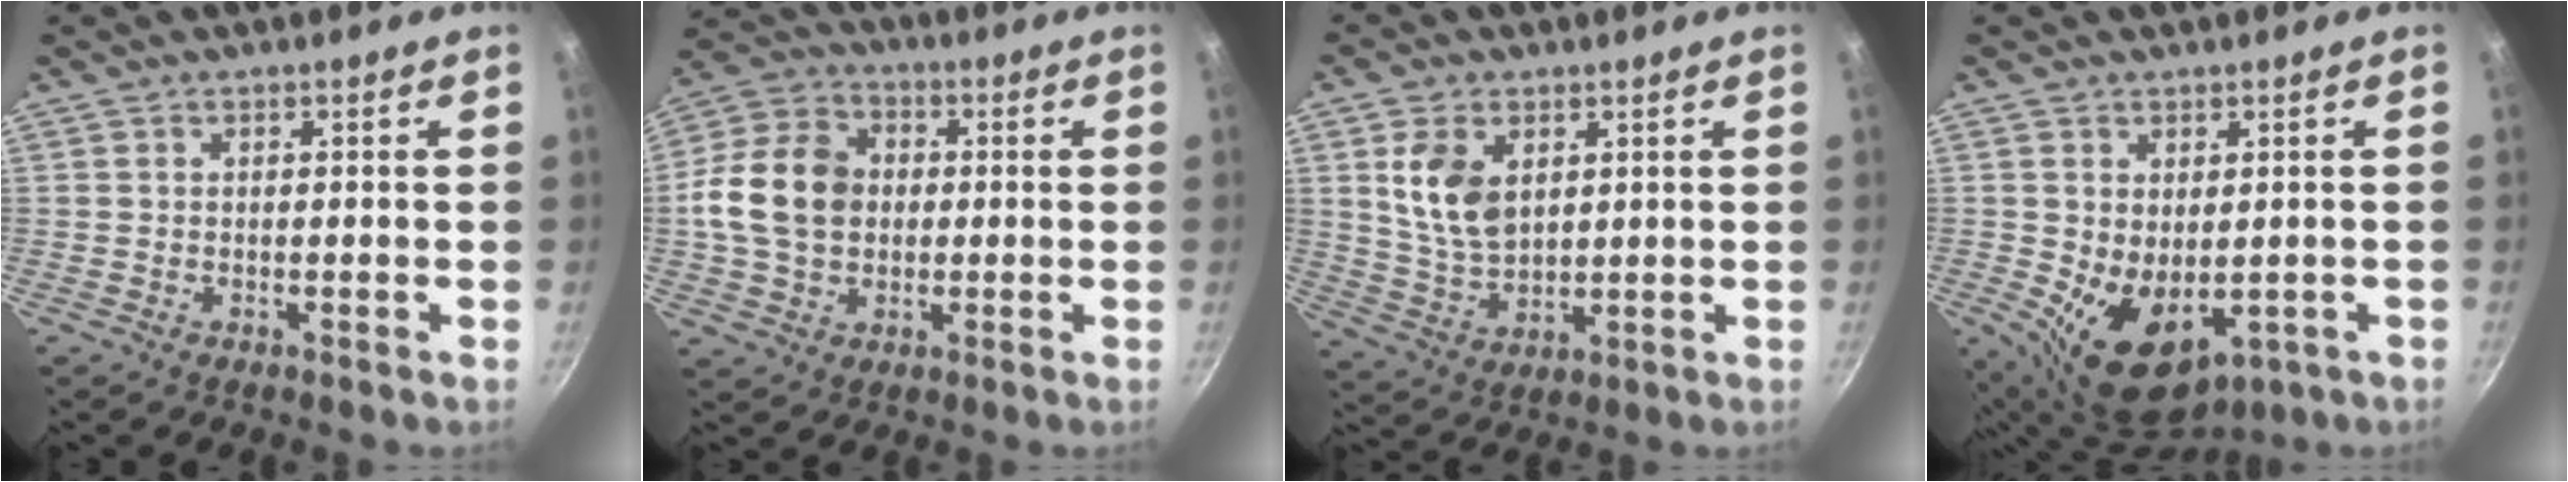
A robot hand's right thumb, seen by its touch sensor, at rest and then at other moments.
{"total": 14.3, "force": [0.3, 11.1, 9.0], "torque": [-0.145, 0.018, -0.007]}
{"total": 9.8, "force": [3.1, 6.3, 6.8], "torque": [-0.118, -0.023, 0.068]}
{"total": 10.6, "force": [-1.3, 7.0, 7.9], "torque": [-0.108, -0.020, 0.004]}